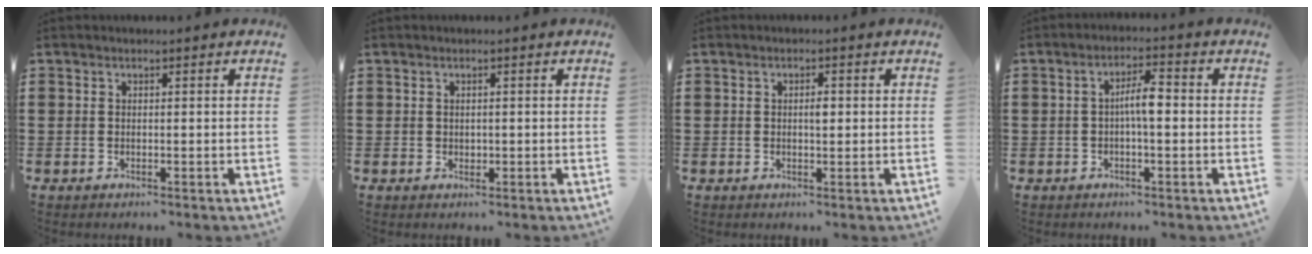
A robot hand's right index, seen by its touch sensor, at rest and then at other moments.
{"total": 0.8, "force": [0.2, 0.7, 0.3], "torque": [-0.009, 0.004, 0.004]}
{"total": 1.7, "force": [0.1, 0.6, 1.6], "torque": [-0.030, 0.003, 0.000]}
{"total": 4.3, "force": [-0.3, 1.0, 4.2], "torque": [-0.076, 0.007, -0.008]}